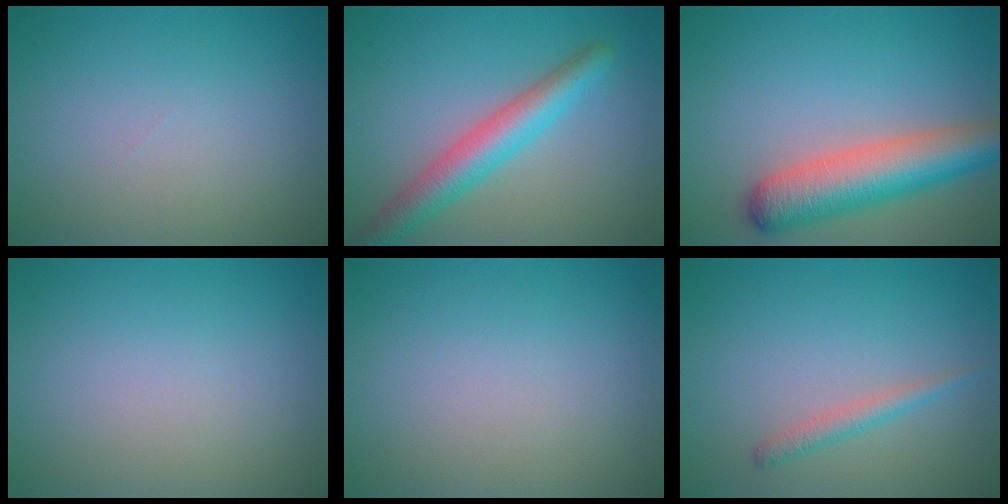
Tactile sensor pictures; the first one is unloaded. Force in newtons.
{"total": 4.8, "press": 4.8, "slide": 0.1}
{"total": 7.0, "press": 7.0, "slide": 0.4}
{"total": 0.0}
{"total": 0.0}
{"total": 1.5, "press": 1.5, "slide": 0.1}